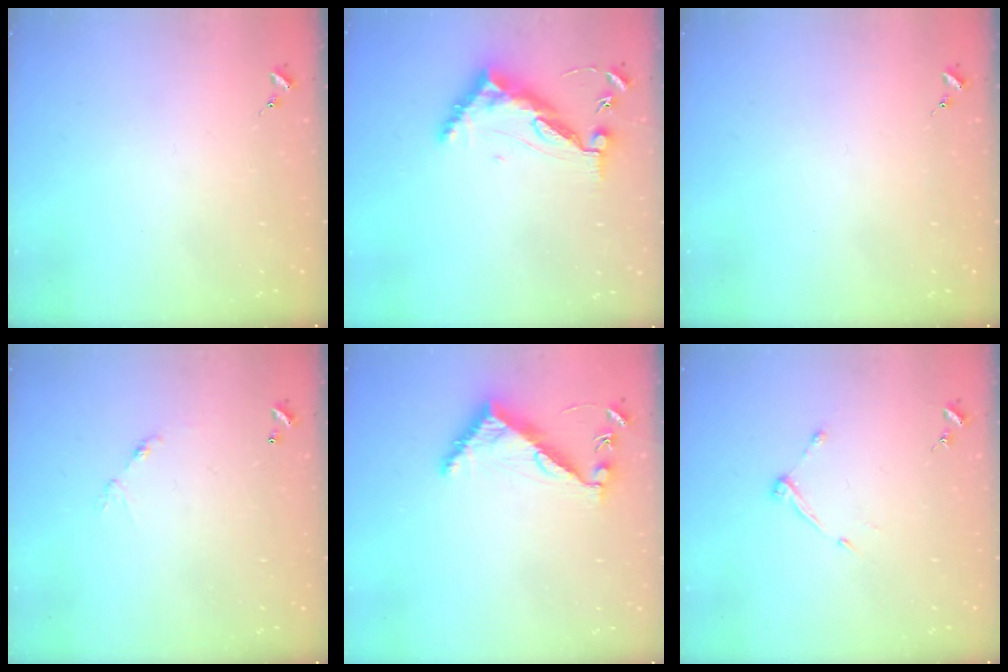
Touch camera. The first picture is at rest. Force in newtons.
{"total": 10.3, "press": 10.2, "slide": 1.0}
{"total": 0.0}
{"total": 5.5, "press": 5.5, "slide": 0.4}
{"total": 7.5, "press": 7.4, "slide": 0.6}
{"total": 5.5, "press": 5.5, "slide": 0.7}